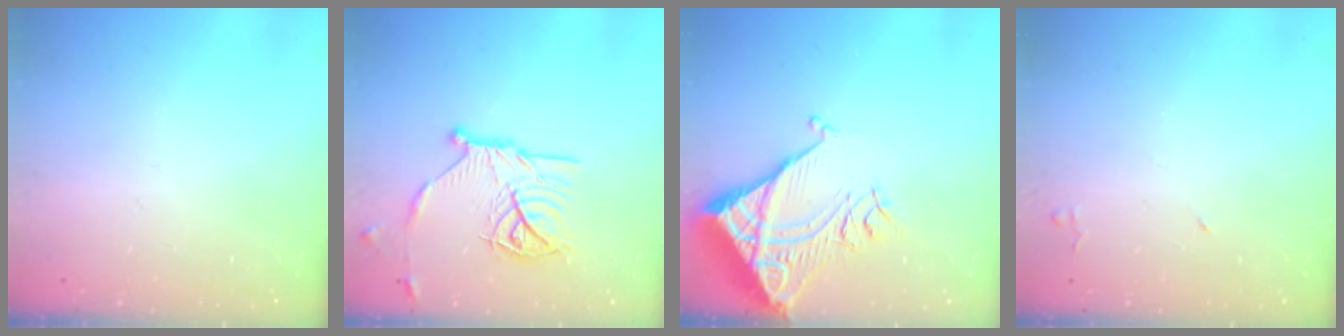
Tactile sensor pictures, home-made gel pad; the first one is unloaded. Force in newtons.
{"total": 17.0, "press": 17.0, "slide": 1.0}
{"total": 9.6, "press": 9.5, "slide": 1.1}
{"total": 4.0, "press": 3.9, "slide": 0.7}